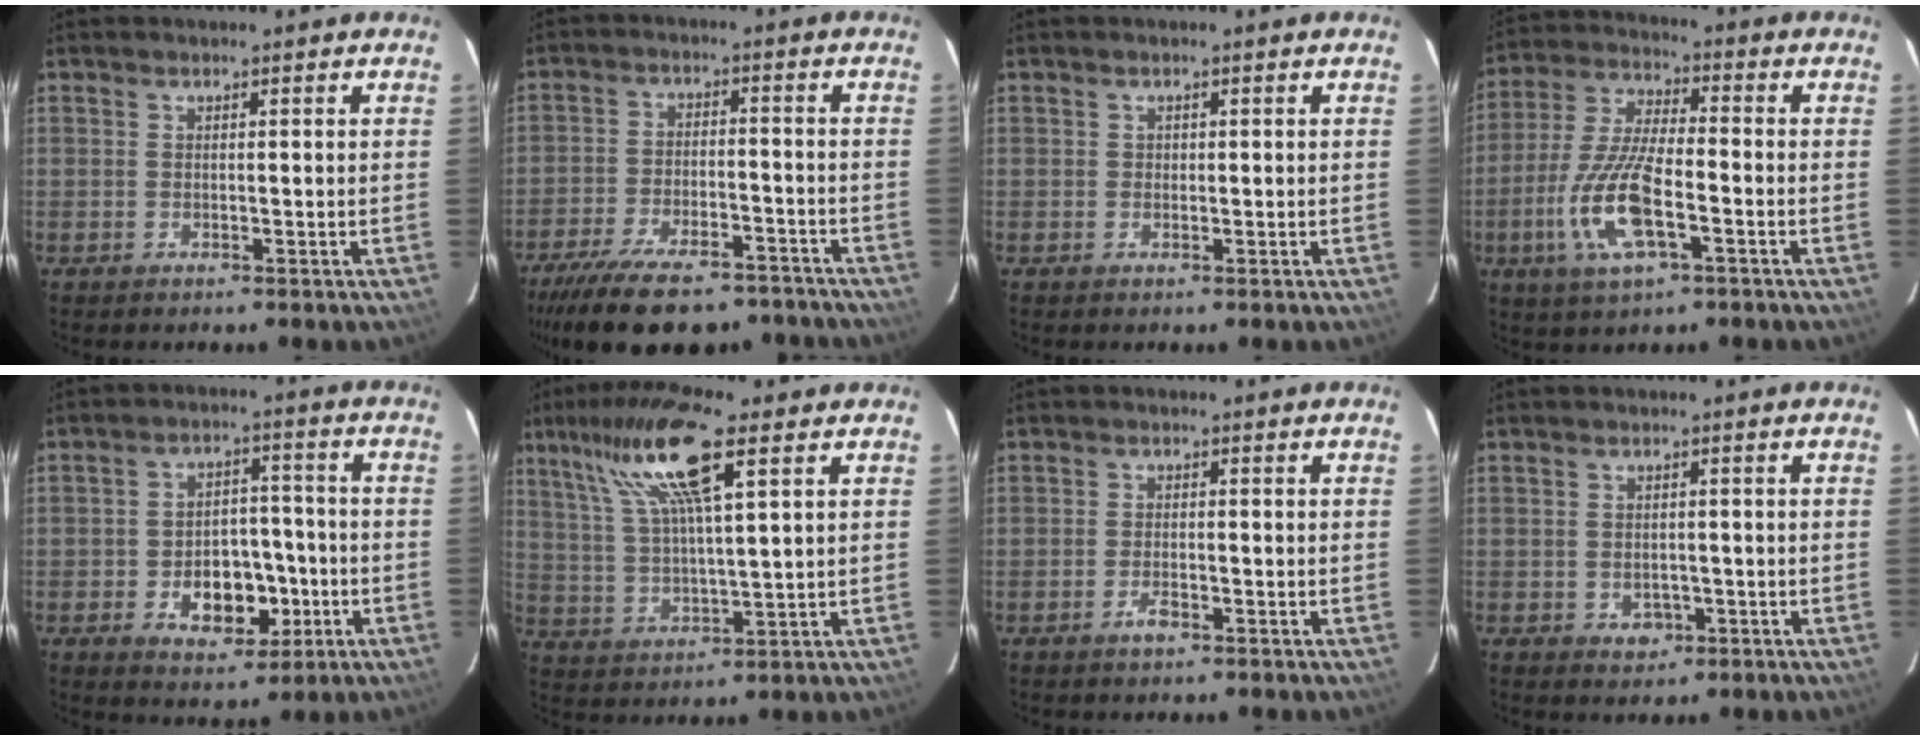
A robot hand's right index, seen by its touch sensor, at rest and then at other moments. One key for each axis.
{"total": 21.1, "fx": -17.1, "fy": 7.2, "fz": 10.1, "tx": -0.208, "ty": -0.020, "tz": -0.247}
{"total": 0.0}
{"total": 13.9, "fx": -4.9, "fy": 4.4, "fz": 12.2, "tx": -0.264, "ty": -0.009, "tz": -0.096}
{"total": 10.3, "fx": -3.7, "fy": 7.1, "fz": 6.6, "tx": -0.124, "ty": 0.015, "tz": -0.040}
{"total": 14.6, "fx": 7.5, "fy": 2.6, "fz": 12.2, "tx": -0.232, "ty": 0.019, "tz": 0.146}
{"total": 2.2, "fx": -1.4, "fy": 0.9, "fz": 1.4, "tx": -0.032, "ty": 0.000, "tz": -0.028}
{"total": 3.2, "fx": -1.1, "fy": 2.7, "fz": 1.3, "tx": -0.028, "ty": 0.003, "tz": -0.004}